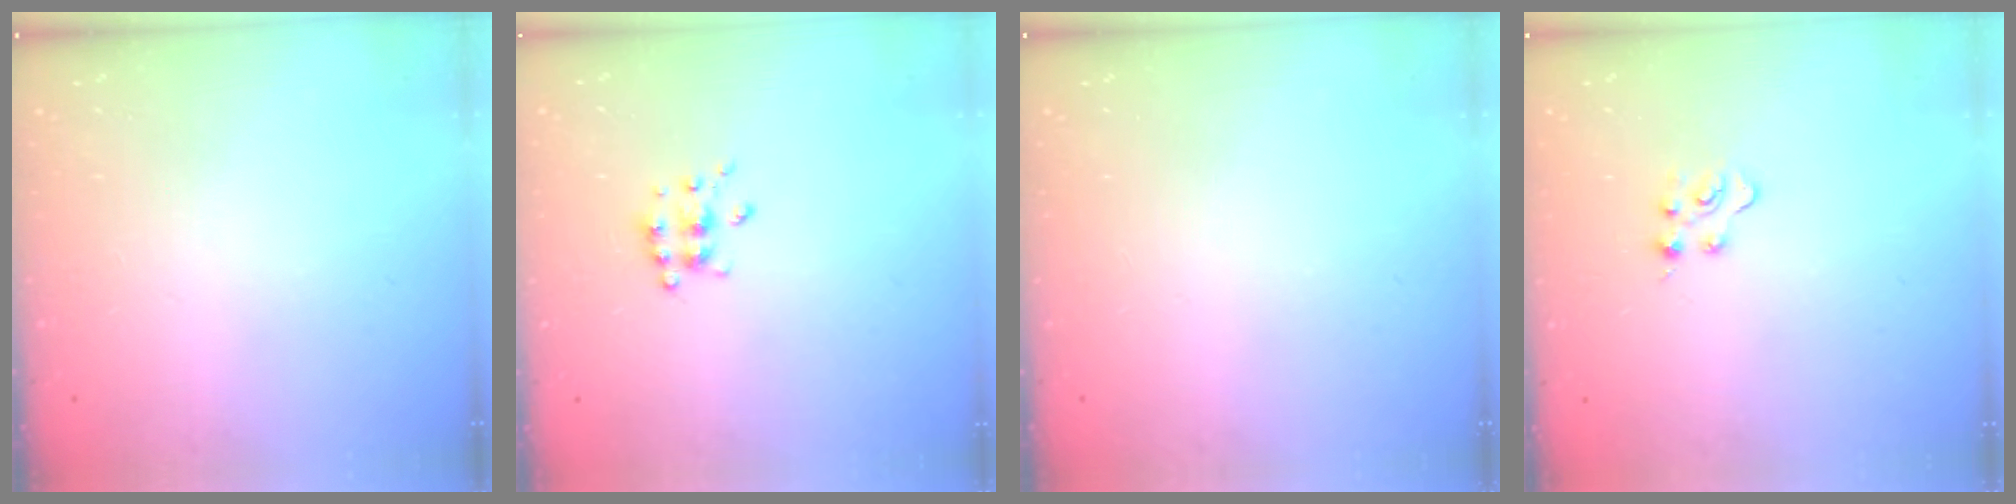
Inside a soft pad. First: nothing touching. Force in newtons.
{"total": 6.2, "press": 6.2, "slide": 0.7}
{"total": 0.0}
{"total": 3.4, "press": 3.4, "slide": 0.4}